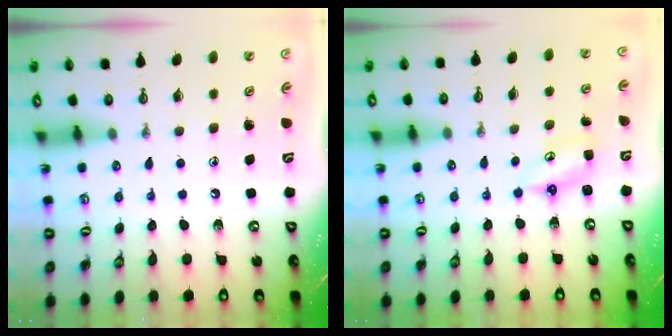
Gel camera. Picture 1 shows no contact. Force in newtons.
{"total": 4.5, "press": 4.4, "slide": 0.4}